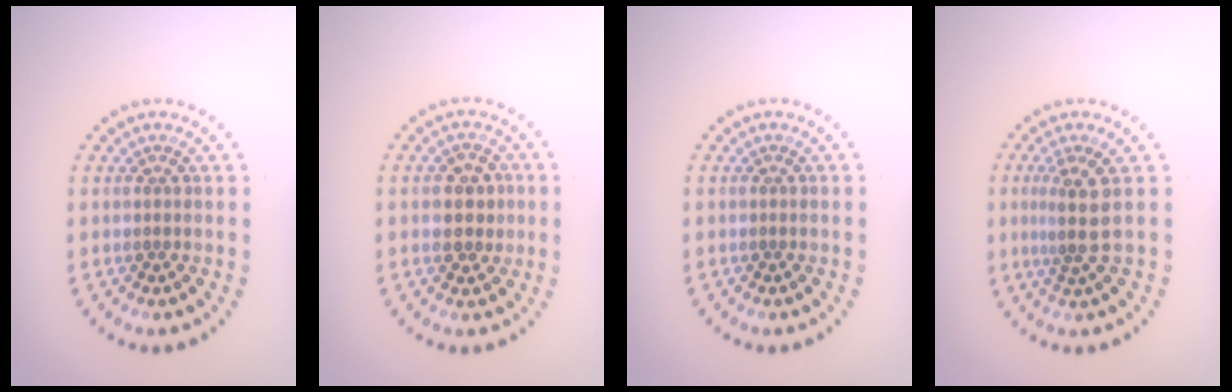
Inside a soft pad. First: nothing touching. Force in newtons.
{"total": 3.0, "press": 3.0, "slide": 0.1}
{"total": 0.0}
{"total": 2.9, "press": 2.1, "slide": 2.0}